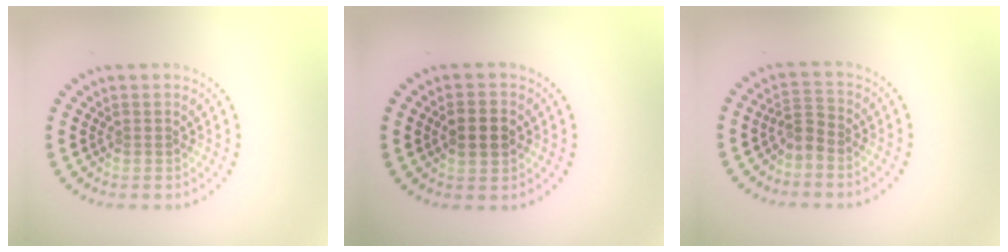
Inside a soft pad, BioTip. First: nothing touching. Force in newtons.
{"total": 3.7, "press": 3.7, "slide": 0.1}
{"total": 1.7, "press": 1.4, "slide": 1.0}